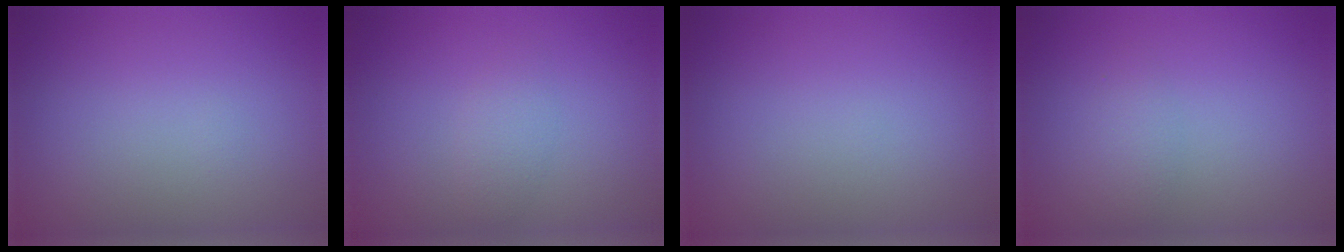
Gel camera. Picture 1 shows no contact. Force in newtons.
{"total": 1.4, "press": 1.4, "slide": 0.0}
{"total": 0.0}
{"total": 1.4, "press": 1.4, "slide": 0.1}